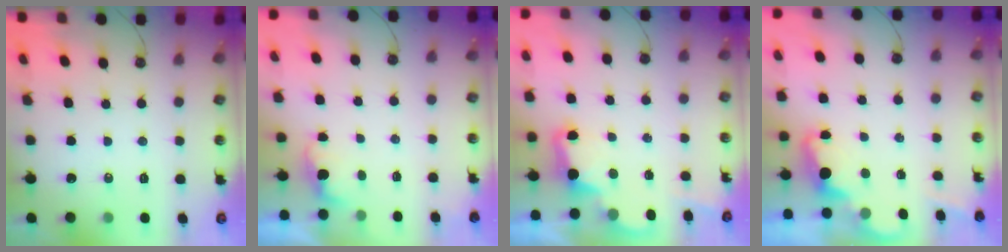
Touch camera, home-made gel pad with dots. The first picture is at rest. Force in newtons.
{"total": 1.4, "press": 1.1, "slide": 0.8}
{"total": 3.2, "press": 3.2, "slide": 0.7}
{"total": 2.5, "press": 2.4, "slide": 0.5}